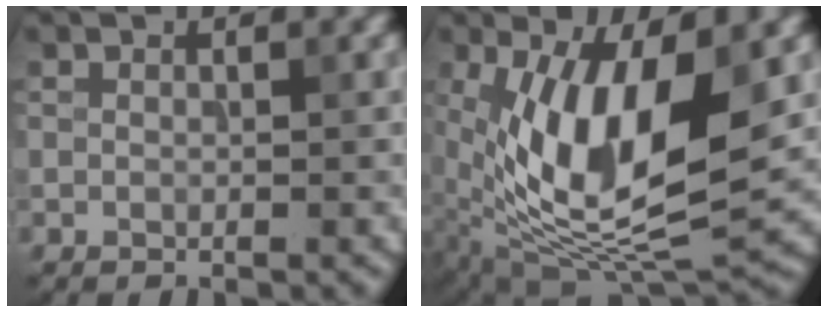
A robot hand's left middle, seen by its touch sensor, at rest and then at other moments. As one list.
[{"total": 11.7, "force": [0.7, 4.9, 10.6], "torque": [-0.204, -0.008, 0.012]}]